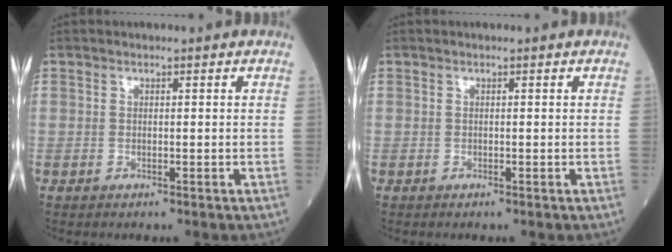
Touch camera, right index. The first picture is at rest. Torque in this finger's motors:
{"motor_torque": [0.00, 0.01, 0.00, 0.00]}